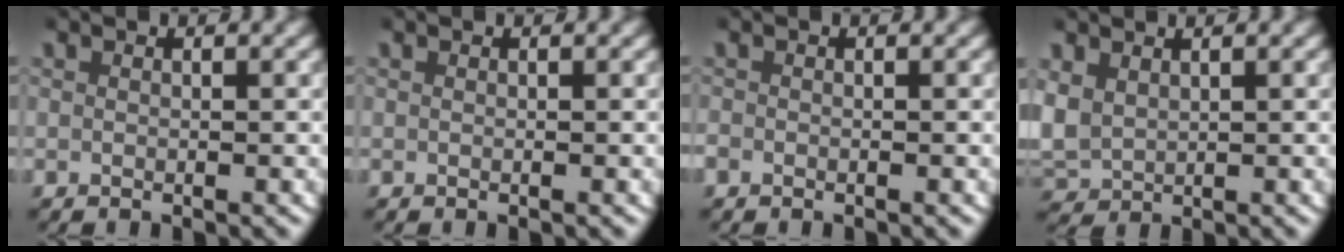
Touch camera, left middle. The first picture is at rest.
{"total": 0.0}
{"total": 1.1, "force": [-0.5, 0.9, 0.4], "torque": [-0.017, -0.004, -0.012]}
{"total": 4.9, "force": [0.9, 4.3, 2.1], "torque": [-0.086, -0.013, 0.027]}